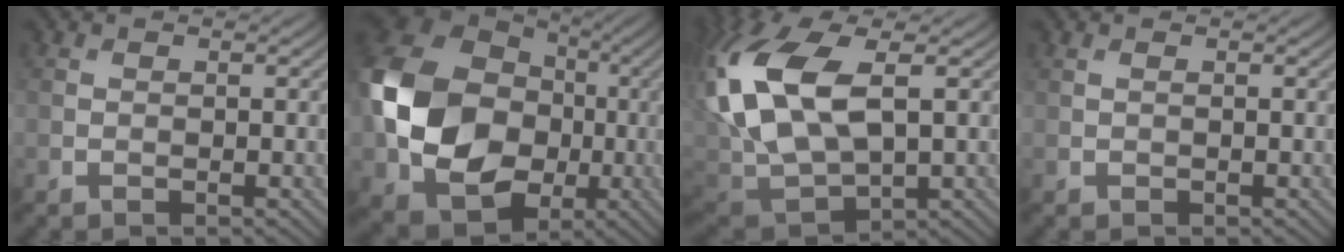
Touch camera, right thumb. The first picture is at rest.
{"total": 17.1, "force": [-1.2, 13.7, 10.1], "torque": [-0.239, -0.023, -0.026]}
{"total": 16.1, "force": [3.2, 8.7, 13.2], "torque": [-0.332, 0.001, 0.066]}
{"total": 0.0}